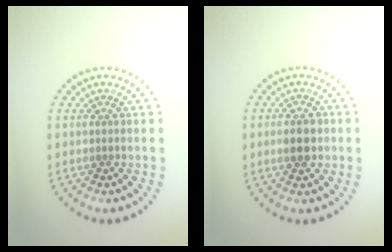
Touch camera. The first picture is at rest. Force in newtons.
{"total": 2.8, "press": 2.8, "slide": 0.2}